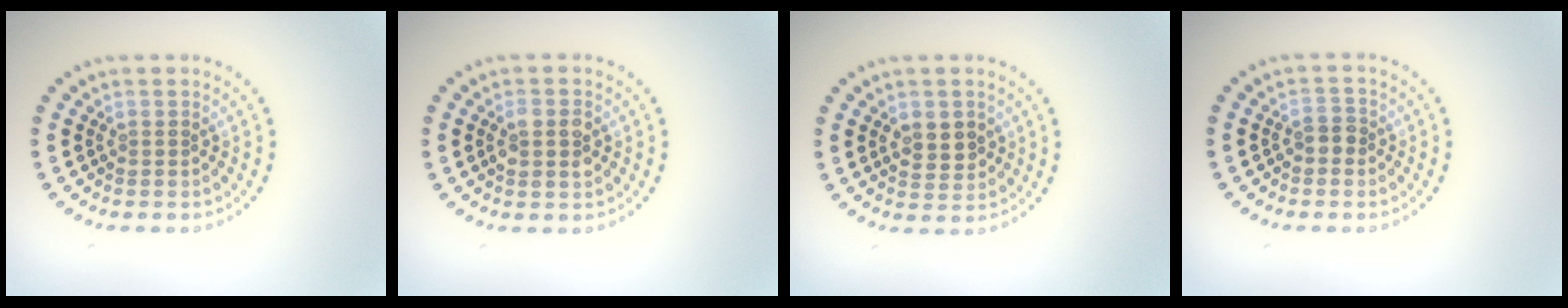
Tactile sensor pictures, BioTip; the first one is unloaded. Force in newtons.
{"total": 2.2, "press": 2.2, "slide": 0.3}
{"total": 2.7, "press": 2.6, "slide": 0.7}
{"total": 1.4, "press": 1.3, "slide": 0.5}